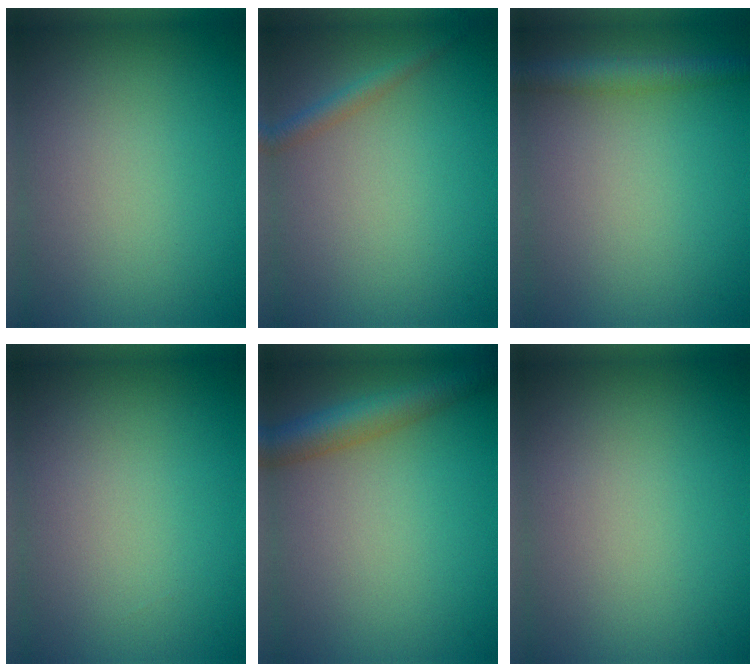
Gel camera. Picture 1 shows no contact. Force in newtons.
{"total": 1.5, "press": 1.5, "slide": 0.1}
{"total": 2.7, "press": 2.7, "slide": 0.1}
{"total": 0.0}
{"total": 4.3, "press": 4.2, "slide": 0.2}
{"total": 0.0}